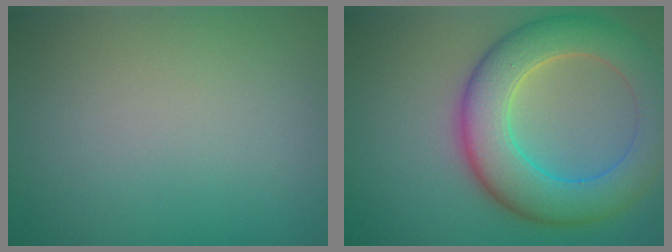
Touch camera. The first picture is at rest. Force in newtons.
{"total": 8.3, "press": 8.3, "slide": 0.5}